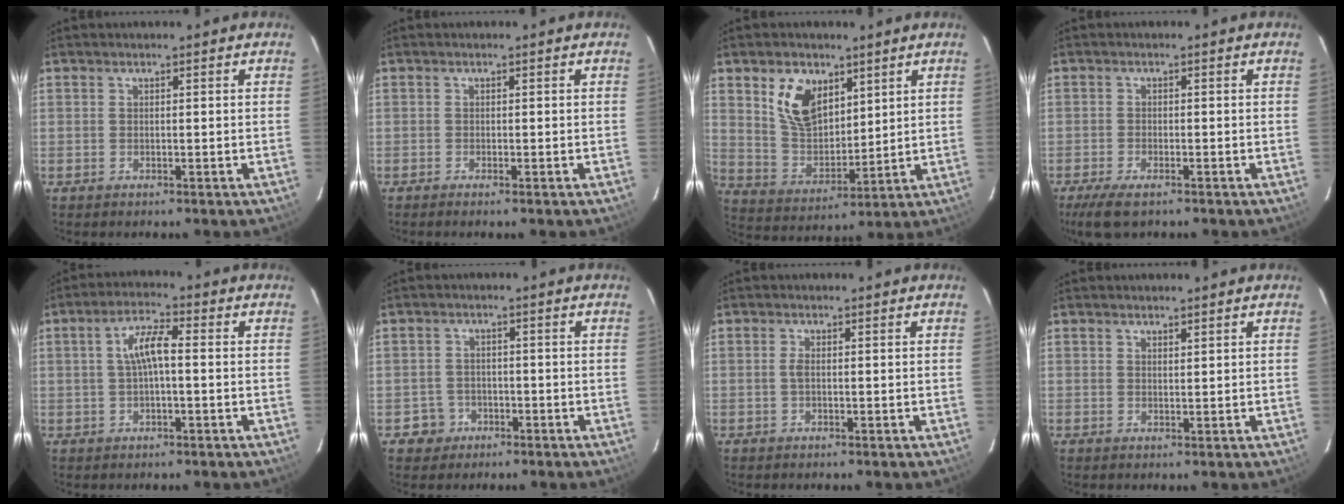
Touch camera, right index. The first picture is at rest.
{"total": 0.7, "force": [-0.6, 0.0, 0.4], "torque": [-0.009, -0.002, -0.012]}
{"total": 11.0, "force": [5.5, 6.8, 6.7], "torque": [-0.128, 0.012, 0.117]}
{"total": 5.4, "force": [-3.9, 1.8, 3.3], "torque": [-0.083, -0.020, -0.072]}
{"total": 5.5, "force": [0.1, 1.6, 5.2], "torque": [-0.101, 0.013, 0.004]}
{"total": 4.1, "force": [-1.8, 3.7, -0.1], "torque": [-0.007, 0.020, -0.028]}
{"total": 1.2, "force": [-0.1, 0.4, 1.1], "torque": [-0.024, 0.001, -0.003]}
{"total": 1.0, "force": [0.9, 0.2, 0.2], "torque": [-0.006, -0.002, 0.017]}